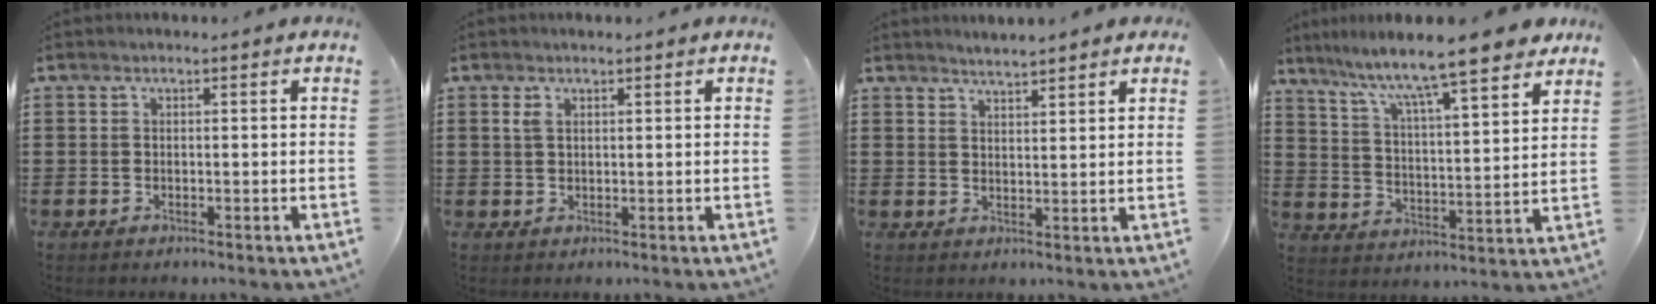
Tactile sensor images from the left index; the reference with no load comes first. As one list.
[{"total": 1.5, "force": [0.8, 0.7, 1.1], "torque": [-0.025, 0.004, 0.014]}, {"total": 2.4, "force": [2.4, -0.1, 0.3], "torque": [-0.012, -0.003, 0.045]}, {"total": 8.7, "force": [7.7, -0.1, 4.2], "torque": [-0.105, -0.055, 0.122]}]